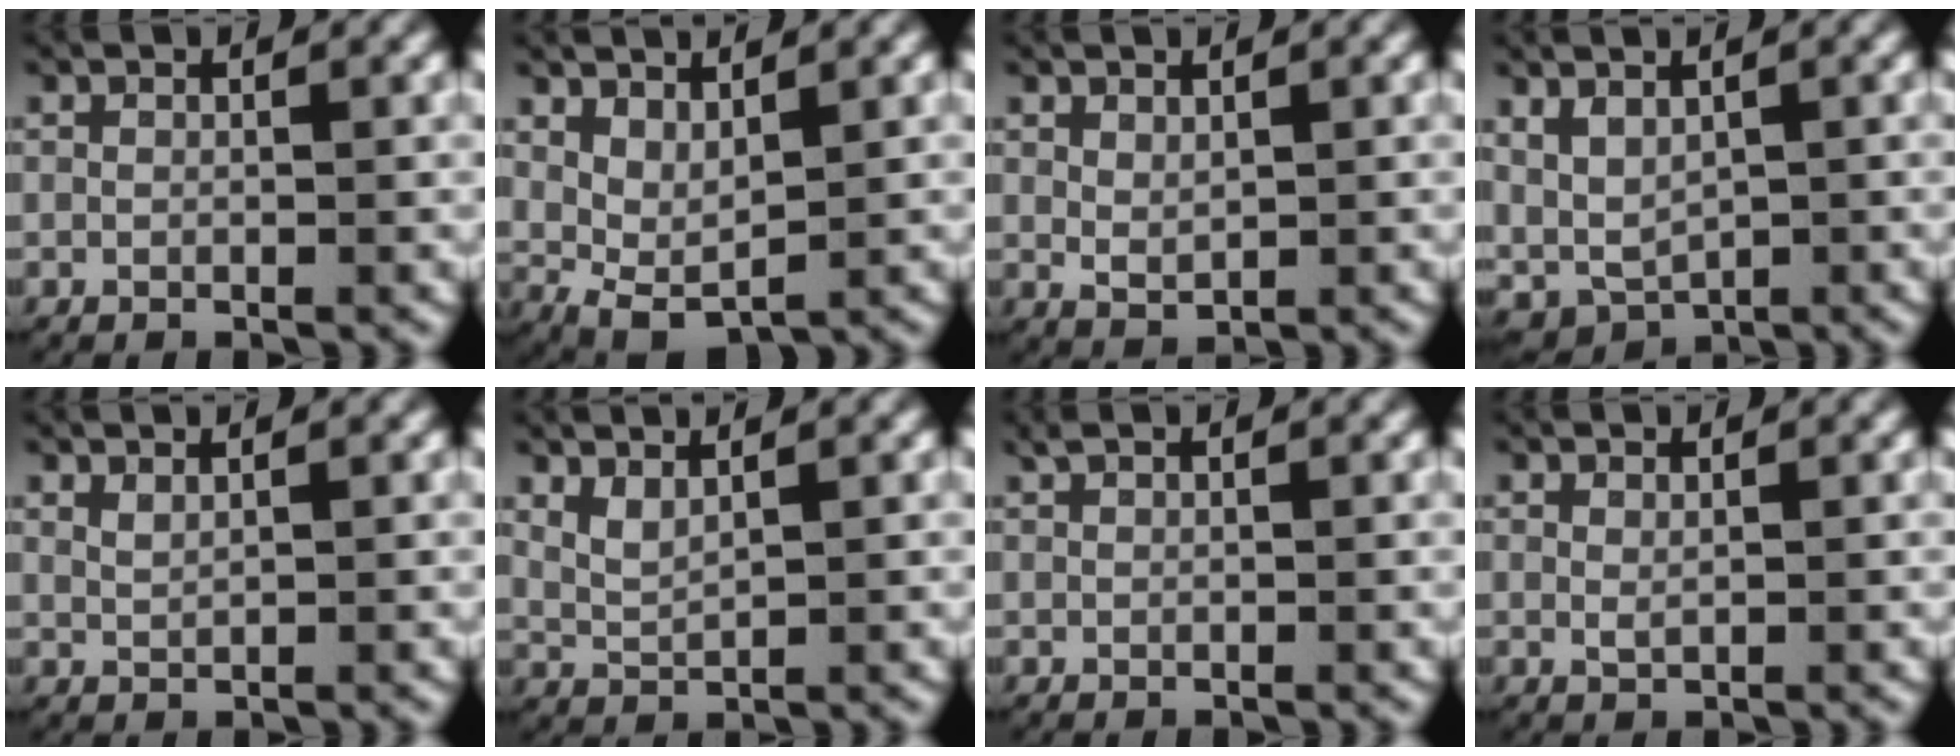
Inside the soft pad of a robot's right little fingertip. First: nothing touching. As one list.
[{"total": 4.0, "force": [0.5, 3.1, 2.5], "torque": [-0.060, -0.025, 0.018]}, {"total": 1.3, "force": [0.7, 0.7, 0.9], "torque": [-0.021, -0.007, 0.022]}, {"total": 6.6, "force": [-0.9, 5.6, 3.4], "torque": [-0.097, -0.029, -0.006]}, {"total": 1.1, "force": [1.0, 0.2, 0.4], "torque": [-0.014, -0.002, 0.025]}, {"total": 2.2, "force": [1.3, 1.2, 1.3], "torque": [-0.033, -0.004, 0.030]}, {"total": 0.6, "force": [0.6, 0.1, 0.3], "torque": [-0.012, 0.003, 0.012]}, {"total": 0.6, "force": [0.5, 0.1, 0.4], "torque": [-0.012, -0.005, 0.014]}]